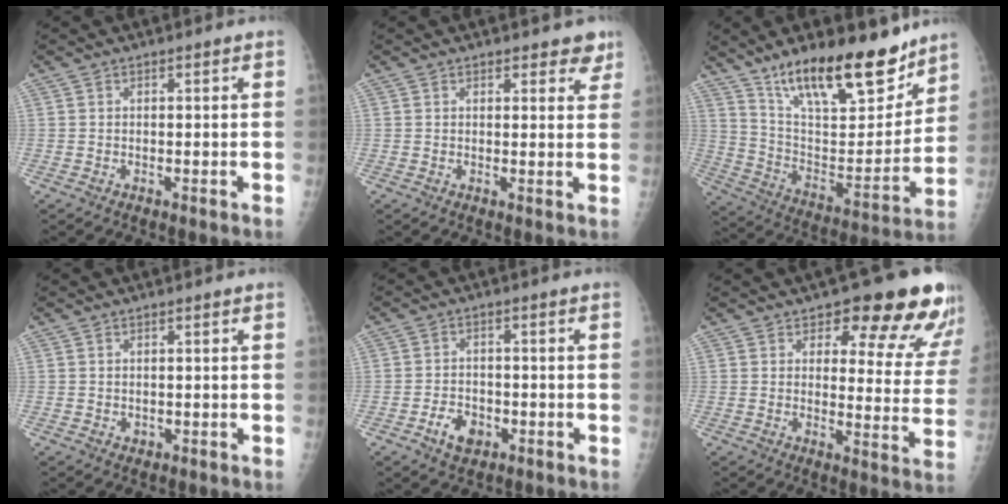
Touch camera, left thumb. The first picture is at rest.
{"total": 3.9, "force": [3.0, 1.8, 1.7], "torque": [0.012, -0.014, 0.034]}
{"total": 23.8, "force": [16.8, 8.2, 14.6], "torque": [-0.192, -0.082, 0.286]}
{"total": 1.0, "force": [0.2, 0.8, 0.5], "torque": [-0.006, -0.001, 0.006]}
{"total": 5.0, "force": [-2.2, 3.6, 2.8], "torque": [-0.035, 0.012, -0.033]}
{"total": 17.2, "force": [11.9, 6.6, 10.5], "torque": [-0.073, -0.071, 0.135]}